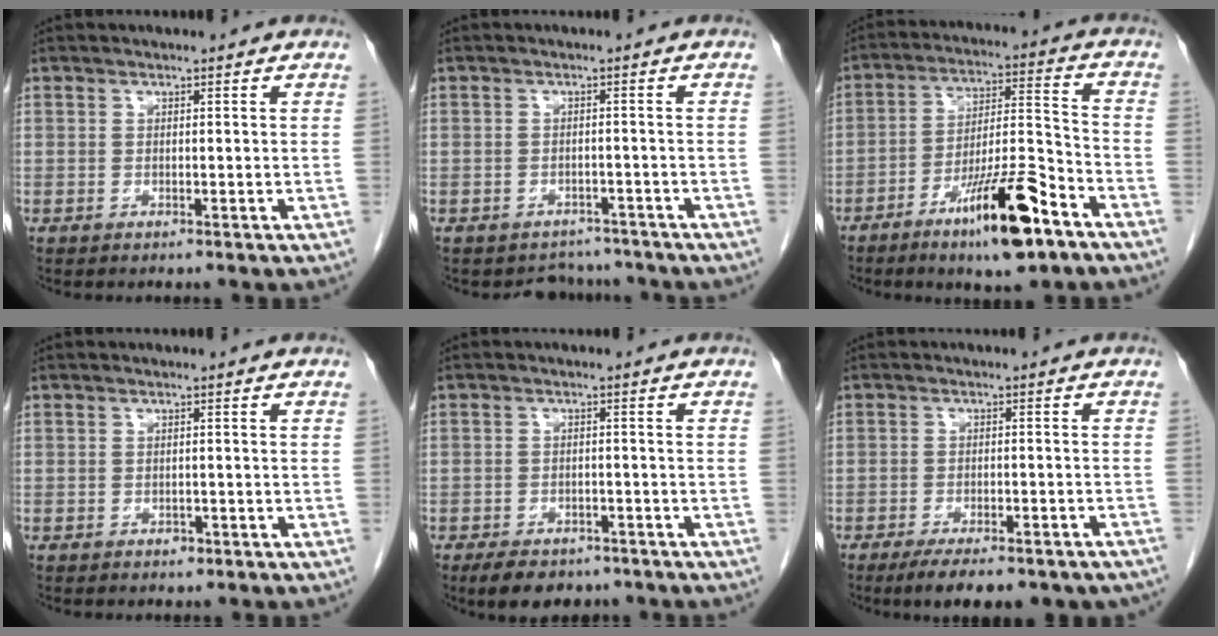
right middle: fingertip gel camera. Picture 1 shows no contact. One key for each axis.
{"total": 4.1, "fx": -3.6, "fy": 1.9, "fz": -0.6, "tx": 0.011, "ty": 0.013, "tz": -0.048}
{"total": 14.0, "fx": -8.4, "fy": 2.0, "fz": 11.0, "tx": -0.190, "ty": -0.006, "tz": -0.140}
{"total": 1.0, "fx": -0.6, "fy": 0.6, "fz": 0.5, "tx": -0.009, "ty": 0.001, "tz": -0.005}
{"total": 6.8, "fx": -5.2, "fy": 3.4, "fz": 2.7, "tx": -0.038, "ty": -0.001, "tz": -0.072}
{"total": 12.5, "fx": -9.9, "fy": 3.5, "fz": 6.7, "tx": -0.081, "ty": -0.003, "tz": -0.127}